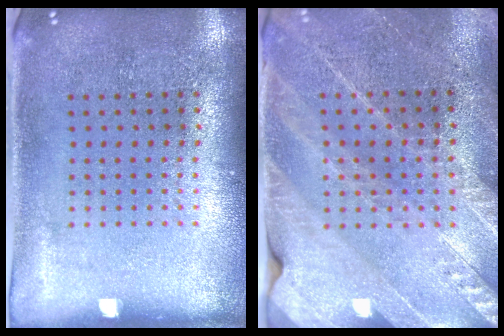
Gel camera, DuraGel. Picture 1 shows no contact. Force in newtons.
{"total": 2.6, "press": 2.5, "slide": 0.4}